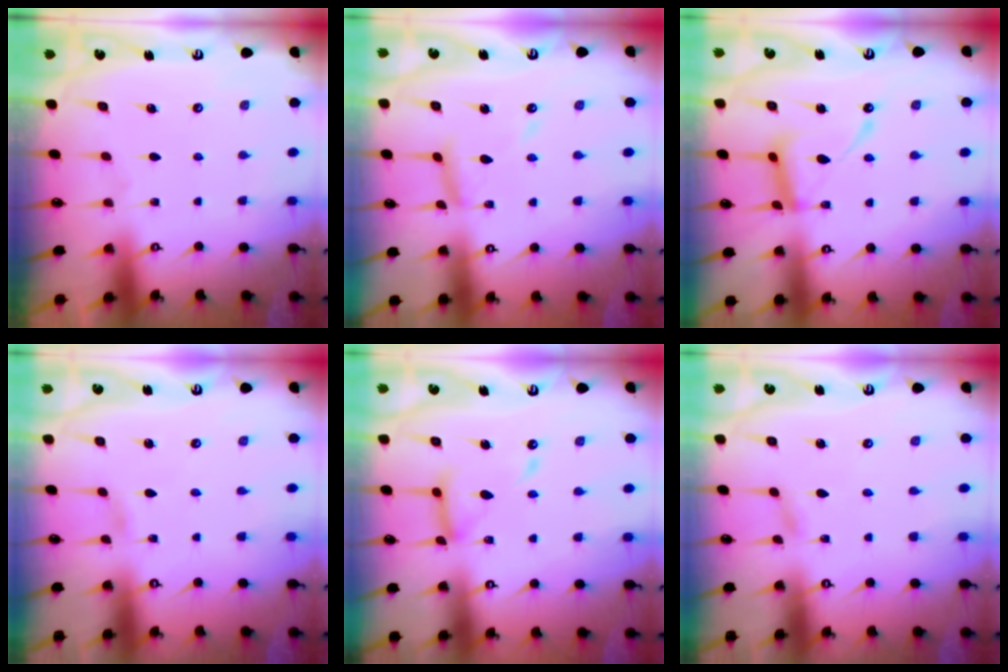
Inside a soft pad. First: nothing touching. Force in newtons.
{"total": 9.8, "press": 9.8, "slide": 0.7}
{"total": 13.6, "press": 13.6, "slide": 1.2}
{"total": 0.5, "press": 0.5, "slide": 0.1}
{"total": 12.9, "press": 12.8, "slide": 1.2}
{"total": 1.7, "press": 1.7, "slide": 0.1}